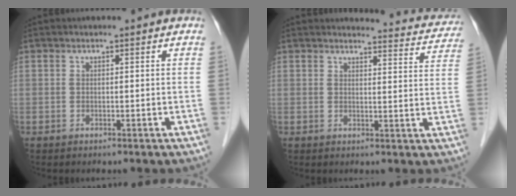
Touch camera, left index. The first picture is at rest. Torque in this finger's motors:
{"motor_torque": [0.02, -1.03, 0.04, 0.00]}